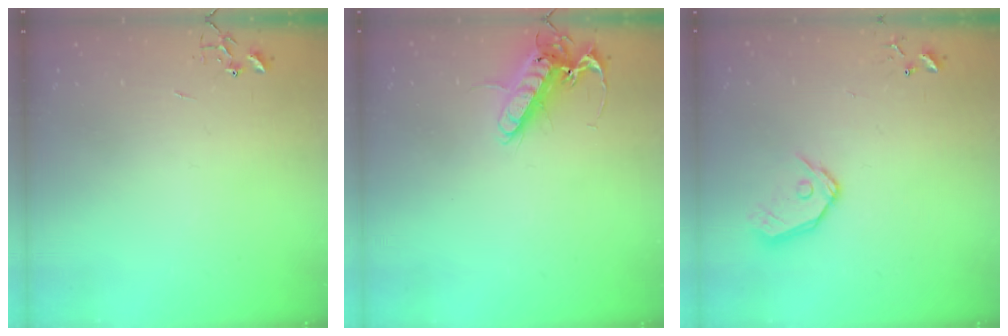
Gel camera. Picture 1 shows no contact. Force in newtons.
{"total": 14.4, "press": 14.2, "slide": 2.2}
{"total": 10.3, "press": 10.2, "slide": 1.4}